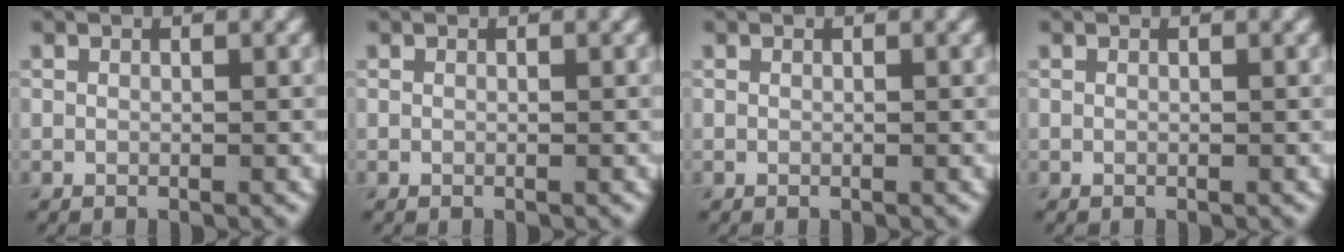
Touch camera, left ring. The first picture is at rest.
{"total": 0.0}
{"total": 0.0}
{"total": 0.0}